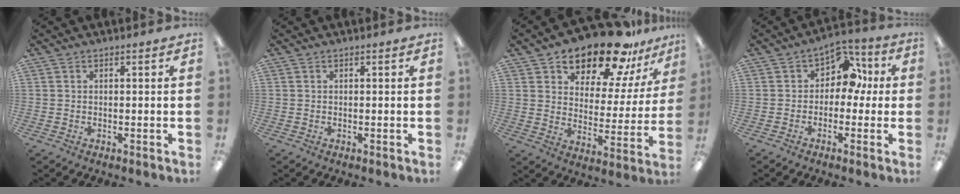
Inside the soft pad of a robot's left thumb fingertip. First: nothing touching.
{"total": 0.0}
{"total": 17.3, "force": [15.1, 6.1, 6.1], "torque": [-0.104, -0.118, 0.263]}
{"total": 8.3, "force": [2.1, 6.2, 5.0], "torque": [-0.068, -0.002, 0.033]}